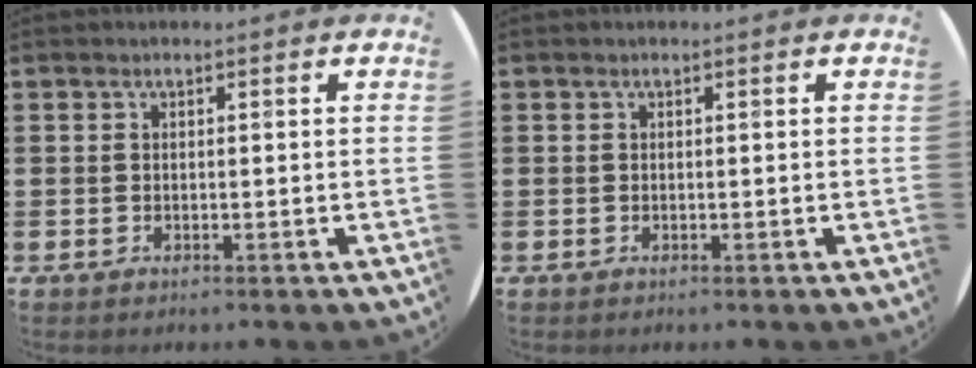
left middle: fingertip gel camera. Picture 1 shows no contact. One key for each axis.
{"total": 0.0}